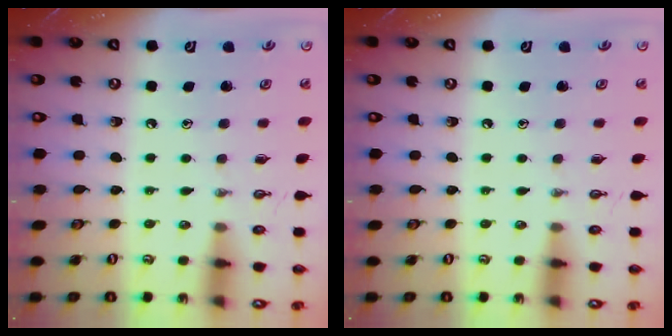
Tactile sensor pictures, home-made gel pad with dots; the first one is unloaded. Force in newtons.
{"total": 0.0}